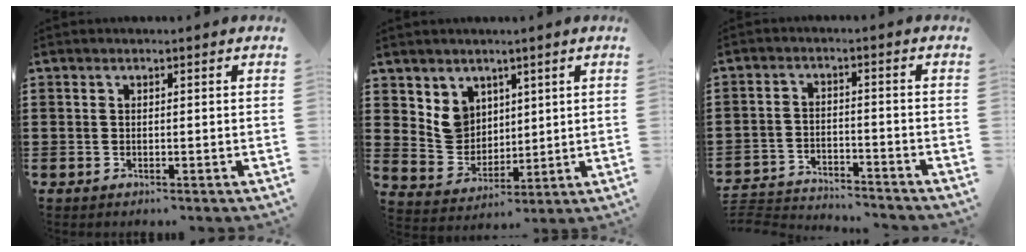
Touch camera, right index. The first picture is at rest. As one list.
[{"total": 6.3, "force": [3.3, 5.2, 1.2], "torque": [-0.054, 0.001, 0.066]}, {"total": 3.8, "force": [-3.7, 0.2, 0.2], "torque": [-0.016, 0.001, -0.082]}]